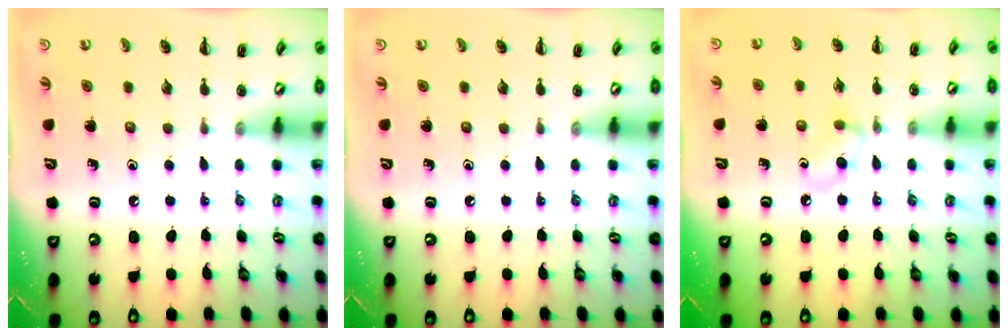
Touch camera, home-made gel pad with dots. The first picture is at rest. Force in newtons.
{"total": 0.0}
{"total": 4.6, "press": 4.3, "slide": 1.7}